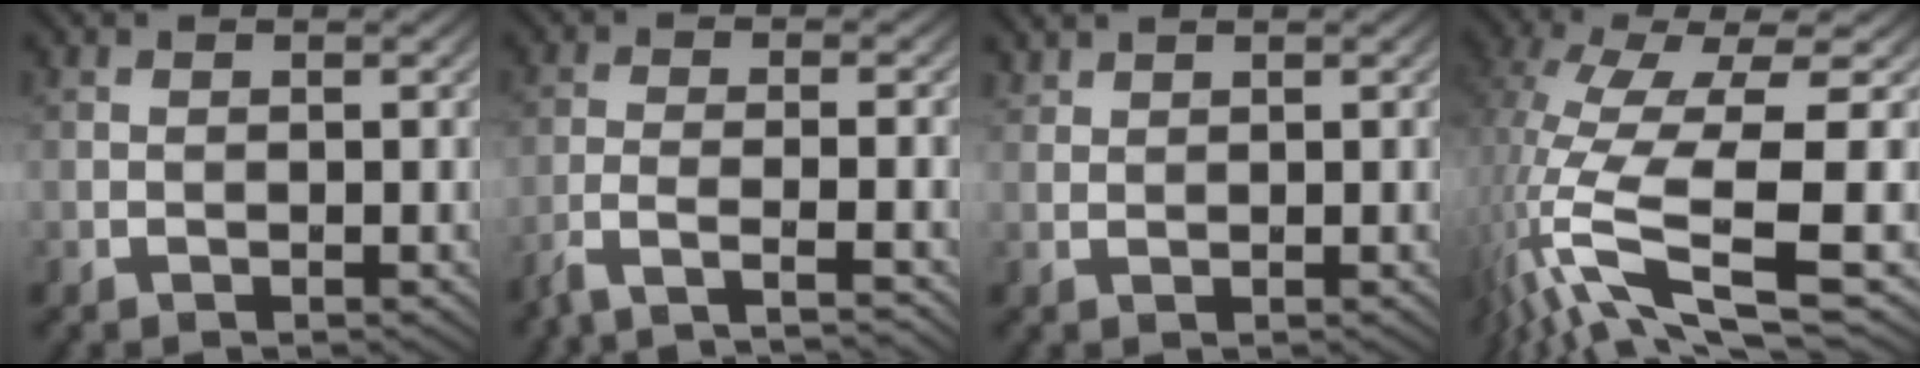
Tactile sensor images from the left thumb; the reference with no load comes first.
{"total": 5.0, "force": [-3.4, 0.9, 3.6], "torque": [-0.052, 0.004, -0.084]}
{"total": 1.4, "force": [1.3, 0.2, -0.2], "torque": [0.000, 0.004, 0.031]}
{"total": 14.0, "force": [-3.7, 3.6, 13.0], "torque": [-0.289, -0.013, -0.053]}